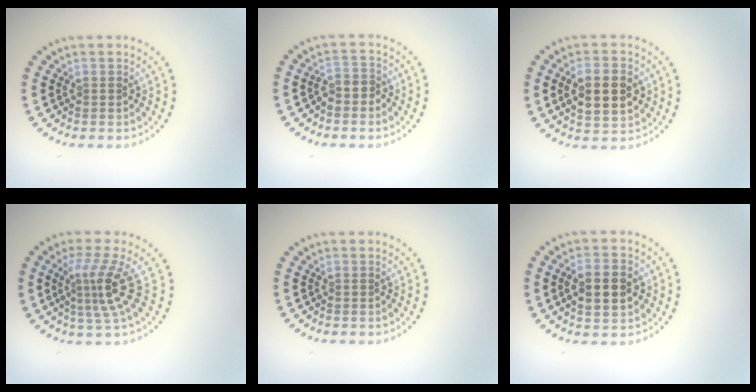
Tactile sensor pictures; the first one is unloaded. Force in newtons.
{"total": 1.8, "press": 1.6, "slide": 0.9}
{"total": 5.2, "press": 5.2, "slide": 0.5}
{"total": 3.9, "press": 2.7, "slide": 2.9}
{"total": 0.0}
{"total": 4.6, "press": 4.6, "slide": 0.2}